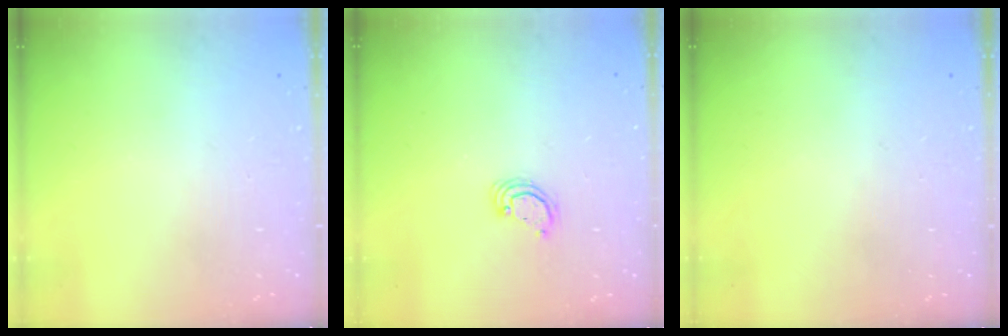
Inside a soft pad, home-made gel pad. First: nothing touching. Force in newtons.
{"total": 2.5, "press": 2.5, "slide": 0.2}
{"total": 0.0}